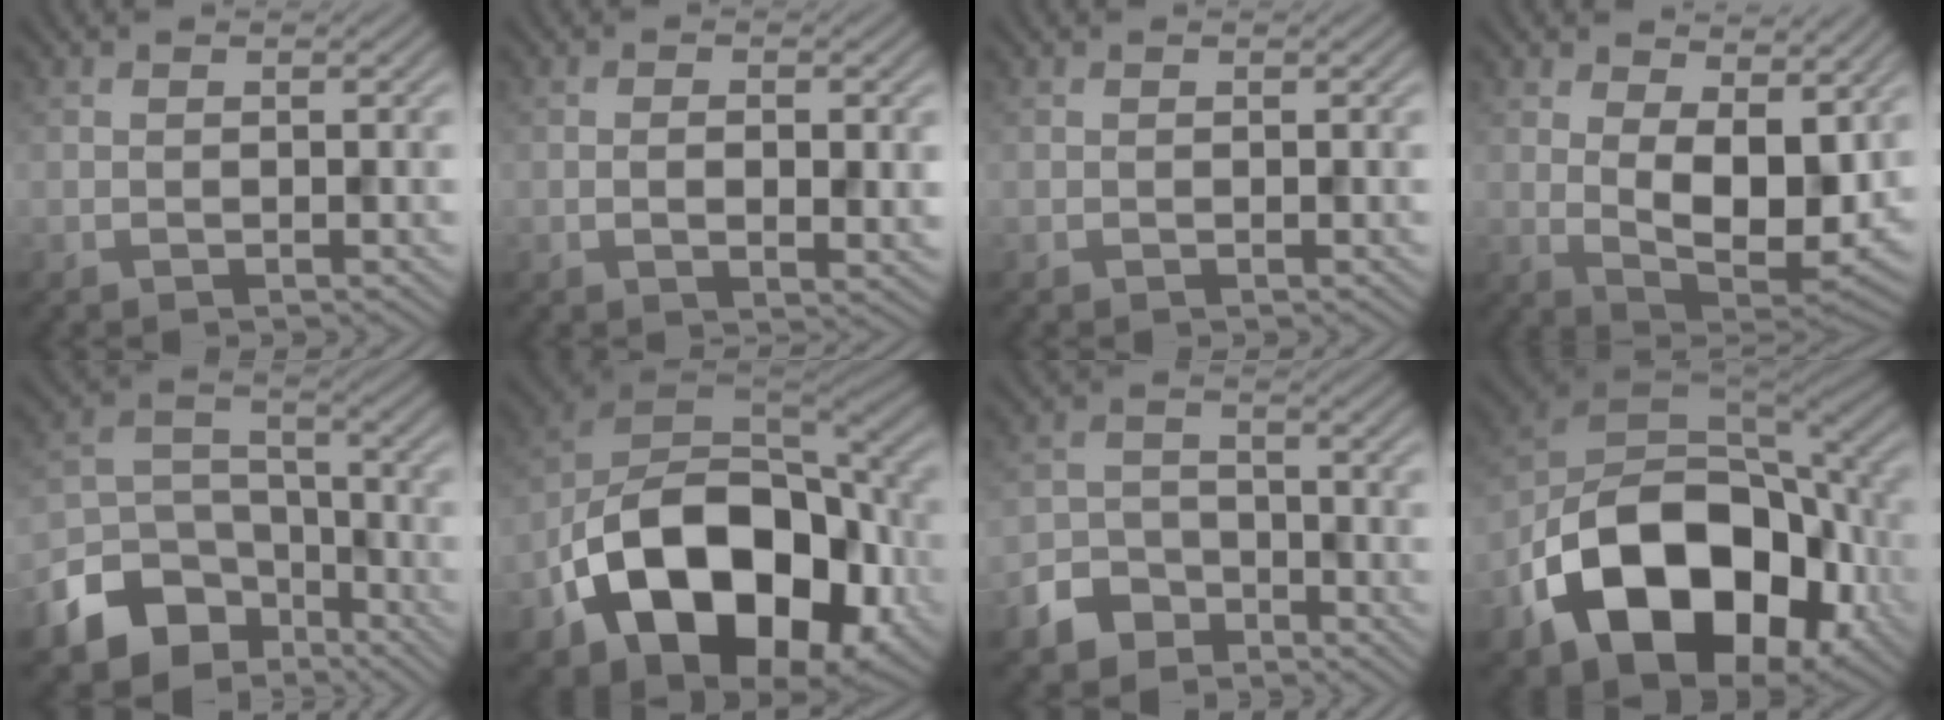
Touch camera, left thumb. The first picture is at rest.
{"total": 4.0, "force": [-0.5, 1.8, 3.5], "torque": [-0.059, -0.006, -0.001]}
{"total": 0.0}
{"total": 10.4, "force": [2.1, 5.7, 8.4], "torque": [-0.164, -0.015, 0.045]}
{"total": 11.2, "force": [-7.1, 7.3, 4.6], "torque": [-0.113, -0.020, -0.138]}
{"total": 18.2, "force": [-6.6, 11.5, 12.5], "torque": [-0.233, -0.038, -0.109]}
{"total": 5.2, "force": [-3.7, 3.3, 1.5], "torque": [-0.040, 0.000, -0.080]}
{"total": 18.7, "force": [-6.9, 12.1, 12.5], "torque": [-0.242, -0.044, -0.116]}